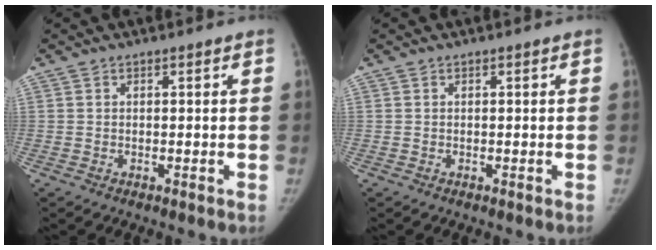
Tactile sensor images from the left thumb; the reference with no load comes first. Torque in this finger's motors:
{"motor_torque": [-0.22, -0.03, 0.35, 0.14, -0.01]}